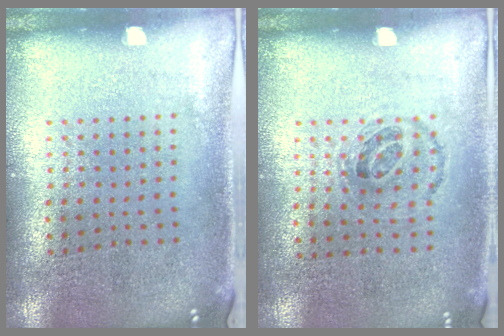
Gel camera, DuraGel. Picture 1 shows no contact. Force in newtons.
{"total": 0.9, "press": 0.7, "slide": 0.6}